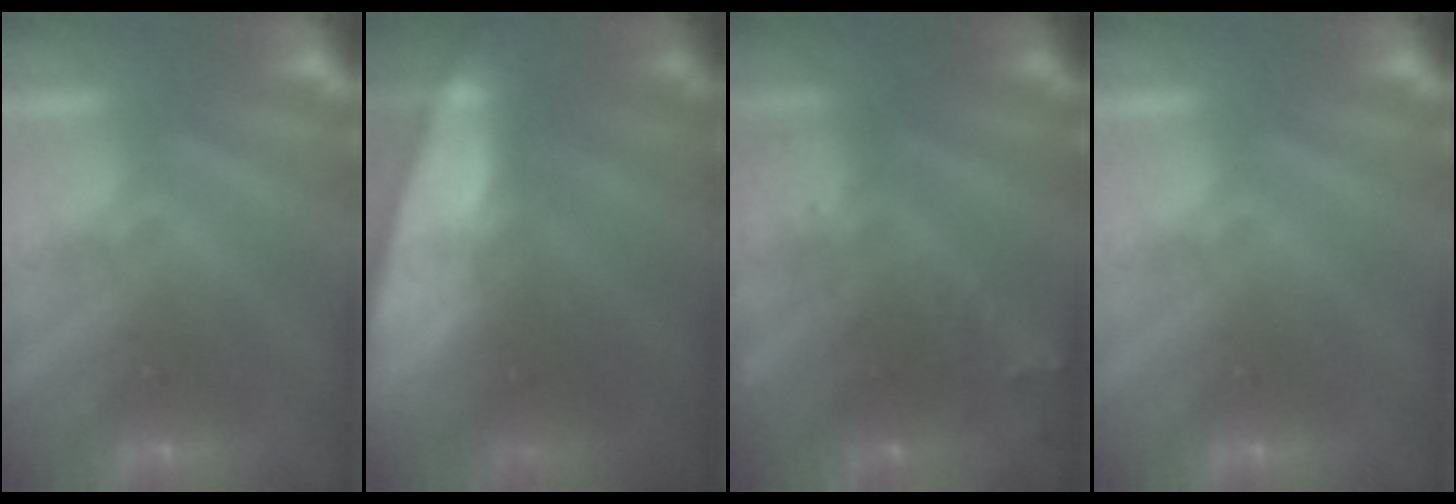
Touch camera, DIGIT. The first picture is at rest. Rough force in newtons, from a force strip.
{"total": 8.7}
{"total": 8.8}
{"total": 0.0}